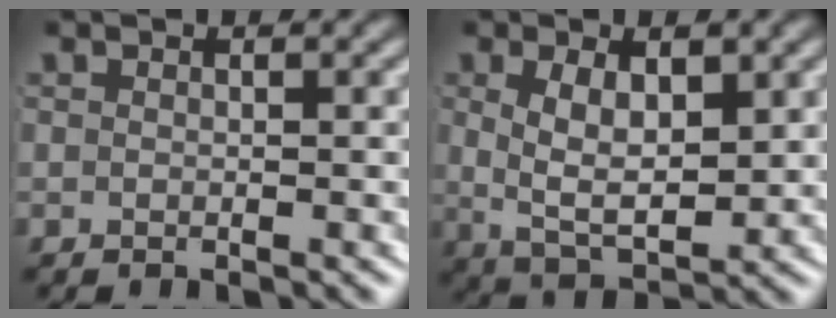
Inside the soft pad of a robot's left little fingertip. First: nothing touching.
{"total": 5.6, "force": [0.1, 3.2, 4.5], "torque": [-0.084, -0.015, 0.012]}